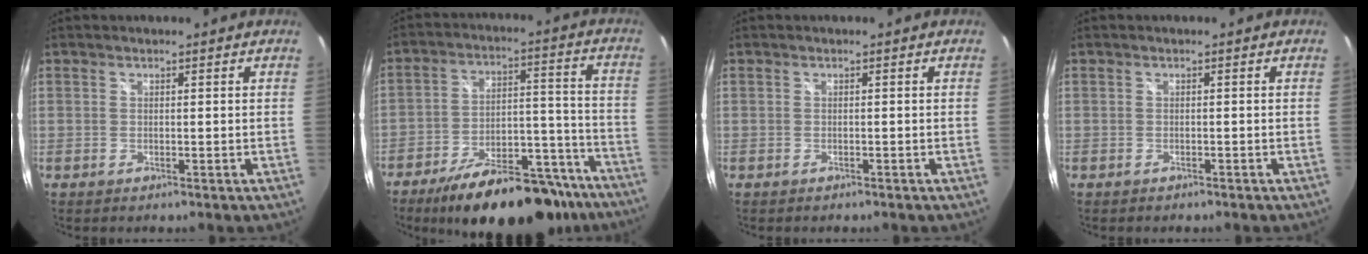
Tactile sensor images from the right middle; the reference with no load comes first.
{"total": 23.8, "force": [-18.5, 8.8, 12.1], "torque": [-0.190, 0.016, -0.247]}
{"total": 0.5, "force": [-0.5, 0.2, 0.1], "torque": [-0.002, 0.001, -0.006]}
{"total": 0.7, "force": [-0.6, 0.3, 0.2], "torque": [-0.006, 0.002, -0.008]}